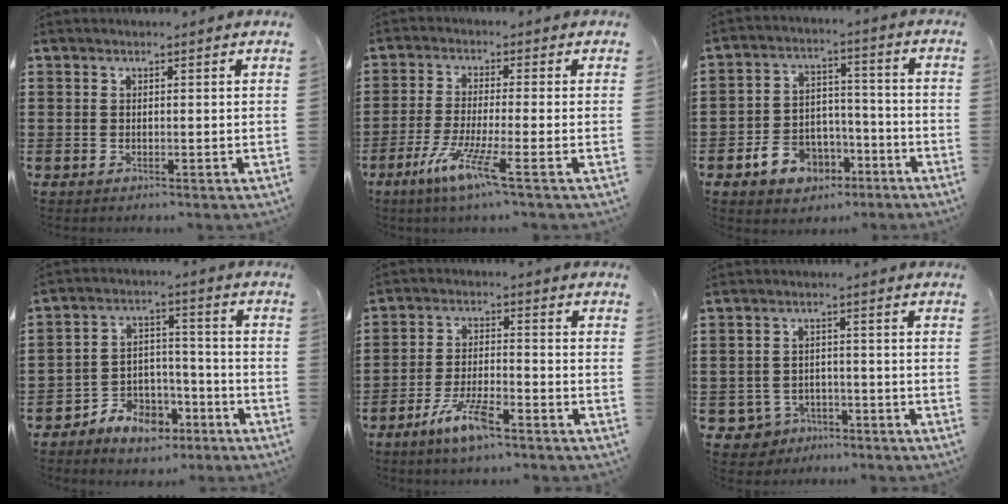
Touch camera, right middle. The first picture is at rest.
{"total": 6.8, "force": [-3.9, 0.0, 5.5], "torque": [-0.115, -0.017, -0.073]}
{"total": 6.7, "force": [-4.3, 4.8, 2.0], "torque": [-0.050, 0.026, -0.081]}
{"total": 6.3, "force": [-4.9, 3.8, 1.1], "torque": [-0.023, 0.023, -0.093]}
{"total": 7.3, "force": [-4.9, 2.0, 5.0], "torque": [-0.112, 0.000, -0.093]}
{"total": 3.4, "force": [-2.7, 2.0, 0.5], "torque": [-0.034, -0.001, -0.062]}